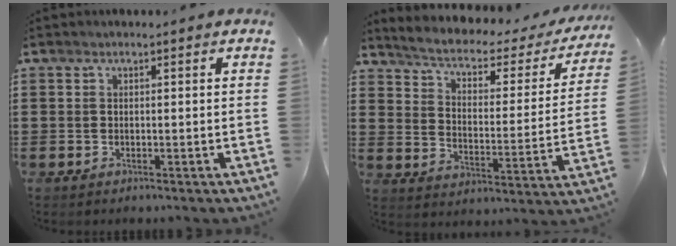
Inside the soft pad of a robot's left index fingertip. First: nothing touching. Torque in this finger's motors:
{"motor_torque": [1.07, -1.07, 0.24, 0.07]}